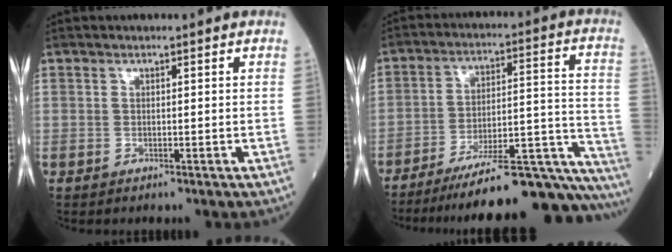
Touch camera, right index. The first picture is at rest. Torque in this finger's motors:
{"motor_torque": [0.98, -1.16, 0.60, 0.21]}